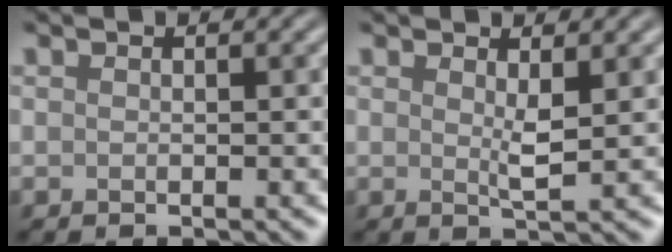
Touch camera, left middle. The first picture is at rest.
{"total": 1.6, "force": [0.5, 0.2, 1.5], "torque": [-0.031, -0.006, 0.008]}